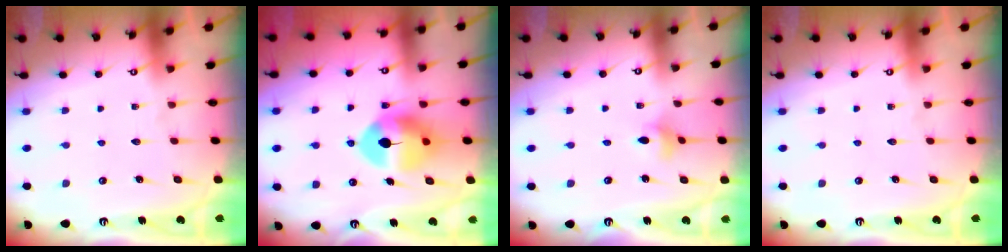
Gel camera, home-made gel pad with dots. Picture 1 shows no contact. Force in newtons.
{"total": 10.3, "press": 10.1, "slide": 1.7}
{"total": 4.4, "press": 4.3, "slide": 0.4}
{"total": 0.0}